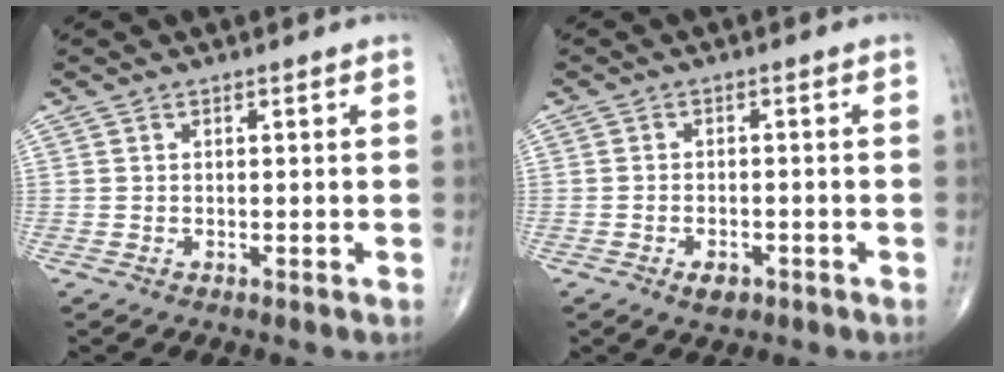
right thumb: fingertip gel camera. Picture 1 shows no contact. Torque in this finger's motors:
{"motor_torque": [-0.12, 0.10, 0.11, 0.33, 0.09]}